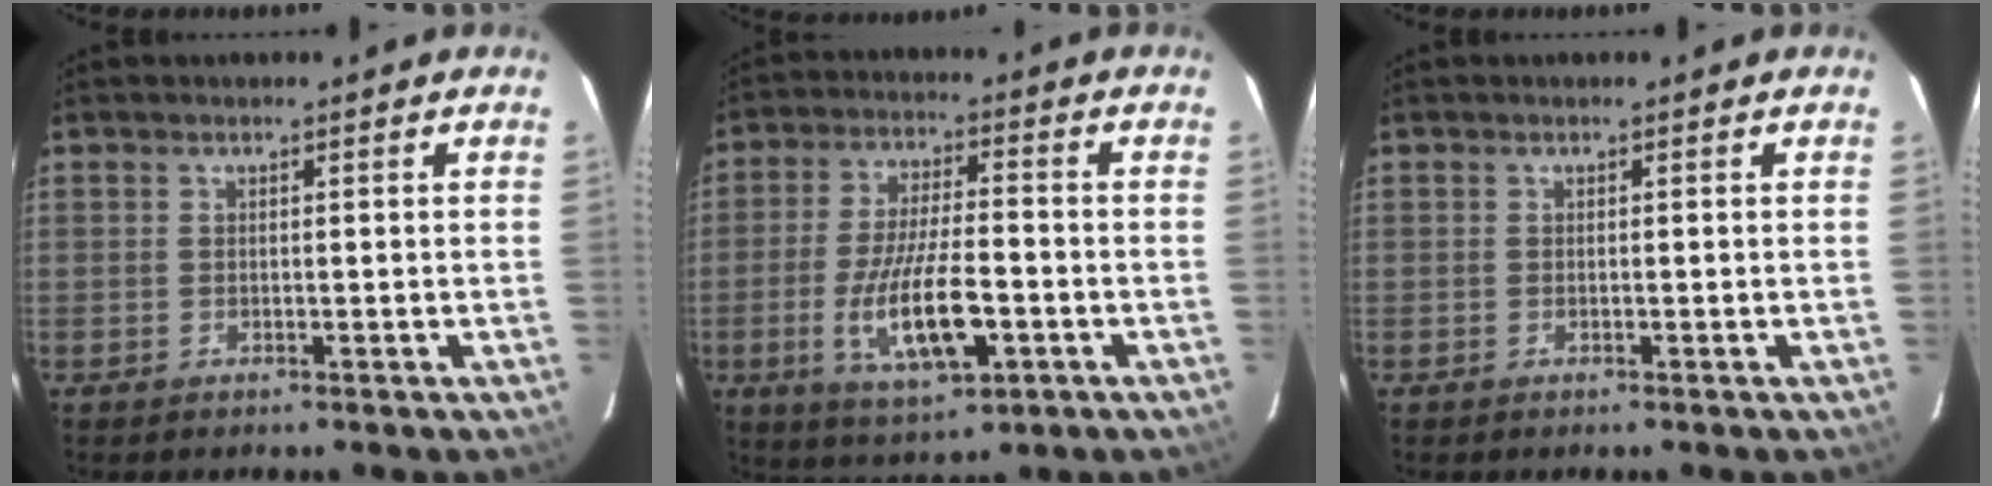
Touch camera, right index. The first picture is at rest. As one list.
[{"total": 13.5, "force": [-4.4, 4.1, 12.1], "torque": [-0.240, -0.017, -0.071]}, {"total": 0.0}]